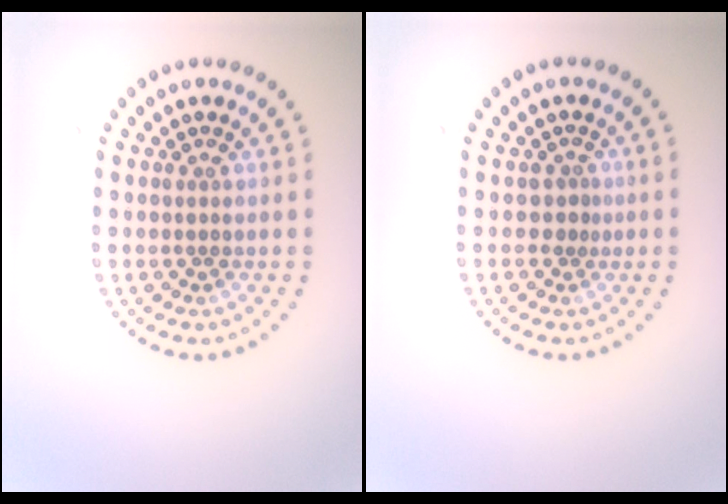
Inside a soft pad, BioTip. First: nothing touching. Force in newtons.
{"total": 1.0, "press": 0.5, "slide": 0.8}